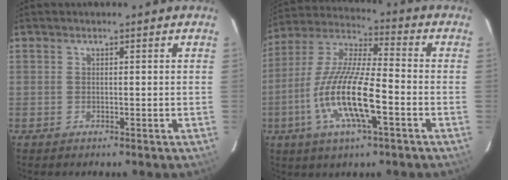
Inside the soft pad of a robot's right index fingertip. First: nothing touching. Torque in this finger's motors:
{"motor_torque": [1.86, -0.28, 1.06, 0.21]}